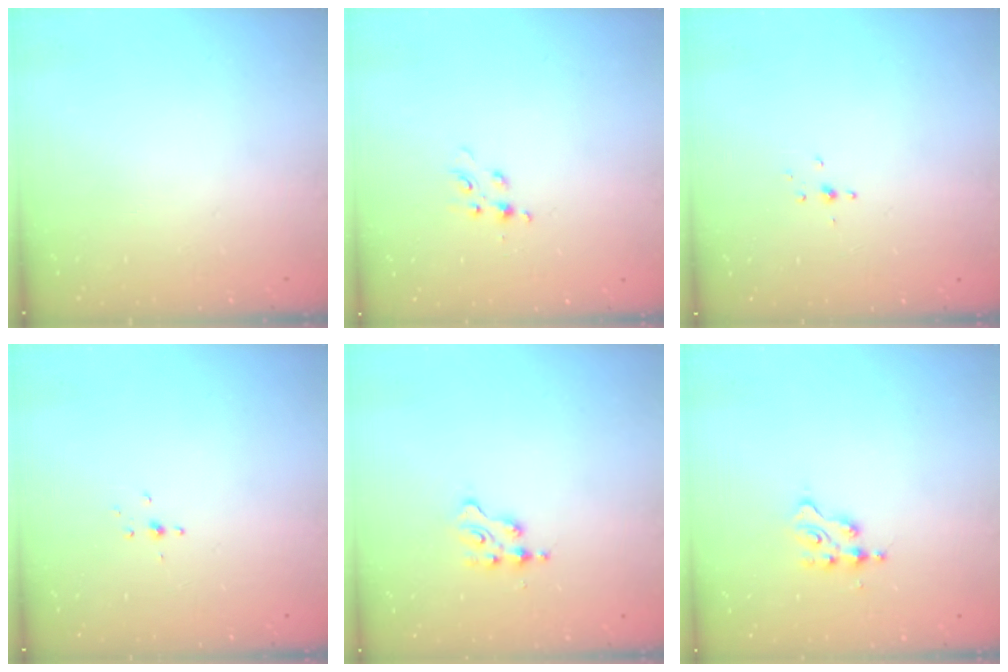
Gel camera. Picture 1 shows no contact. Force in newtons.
{"total": 4.5, "press": 4.2, "slide": 1.4}
{"total": 2.4, "press": 2.3, "slide": 0.8}
{"total": 2.4, "press": 2.3, "slide": 0.8}
{"total": 2.2, "press": 2.1, "slide": 0.3}
{"total": 2.1, "press": 2.1, "slide": 0.3}